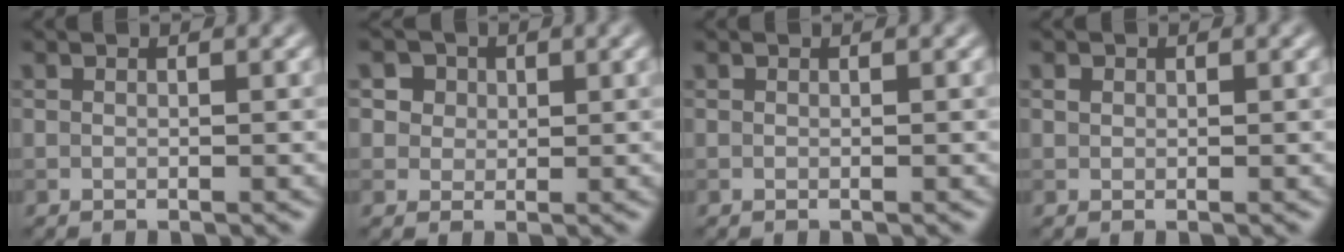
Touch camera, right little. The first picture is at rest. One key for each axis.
{"total": 5.1, "fx": 2.7, "fy": 3.8, "fz": 2.0, "tx": -0.033, "ty": 0.013, "tz": 0.031}
{"total": 0.0}
{"total": 0.0}